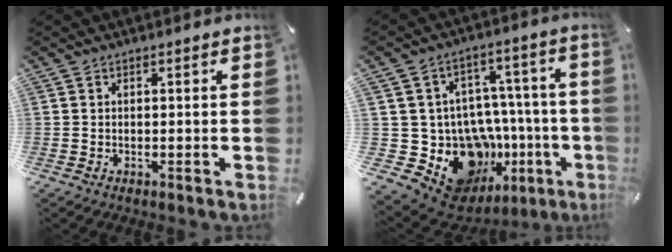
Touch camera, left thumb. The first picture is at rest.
{"total": 18.9, "force": [-7.3, 14.1, 10.3], "torque": [-0.163, 0.023, -0.082]}